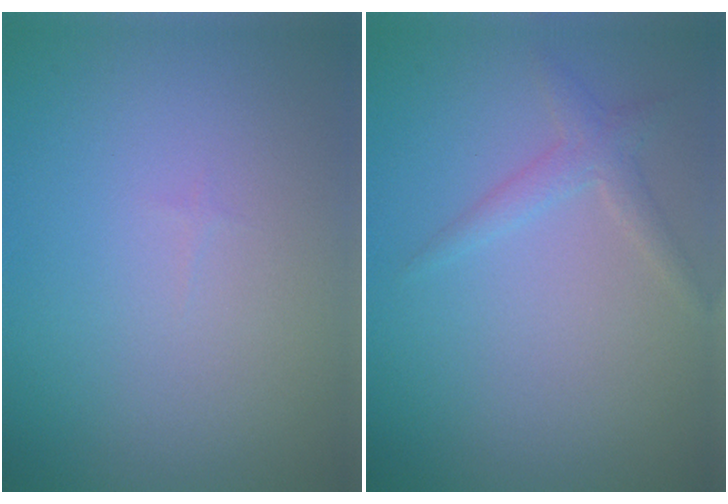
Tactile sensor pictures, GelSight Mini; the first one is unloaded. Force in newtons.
{"total": 1.7, "press": 1.7, "slide": 0.0}